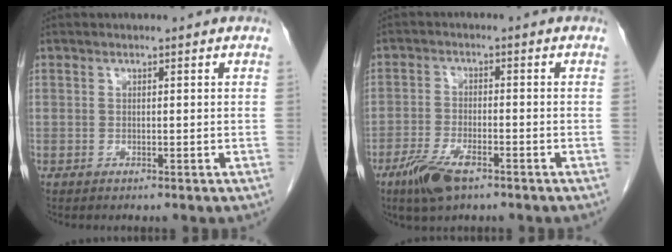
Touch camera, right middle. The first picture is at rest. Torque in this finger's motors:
{"motor_torque": [0.07, -0.19, 0.08, 0.03]}